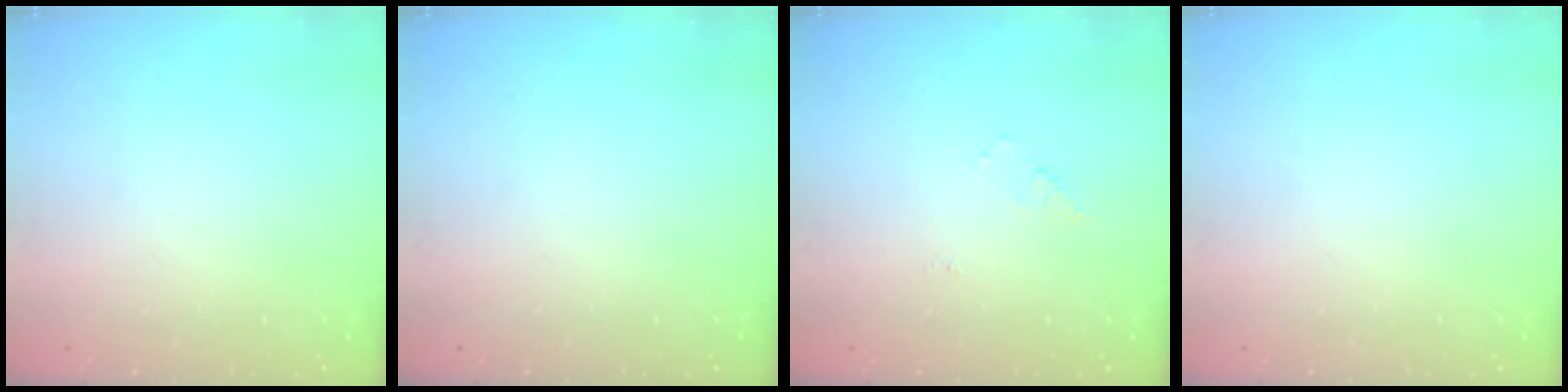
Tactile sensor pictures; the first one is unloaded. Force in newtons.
{"total": 0.0}
{"total": 4.7, "press": 4.7, "slide": 0.6}
{"total": 0.0}